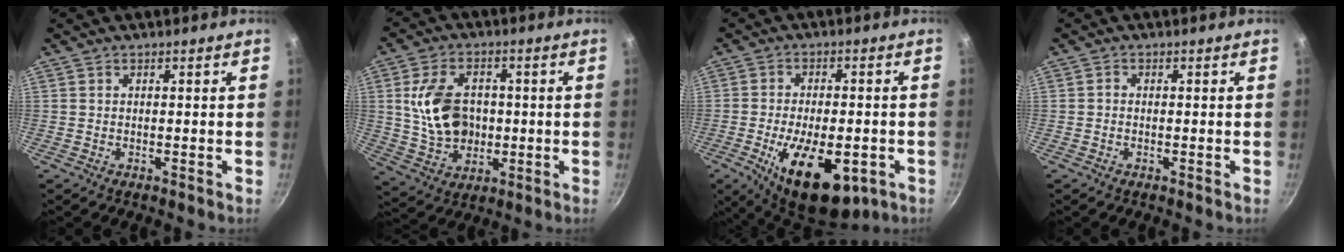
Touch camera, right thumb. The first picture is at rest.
{"total": 13.0, "force": [0.9, 9.4, 8.9], "torque": [-0.143, 0.002, 0.025]}
{"total": 17.0, "force": [-6.0, 8.2, 13.6], "torque": [-0.198, 0.005, -0.079]}
{"total": 0.6, "force": [-0.2, 0.5, 0.2], "torque": [-0.003, 0.002, -0.006]}